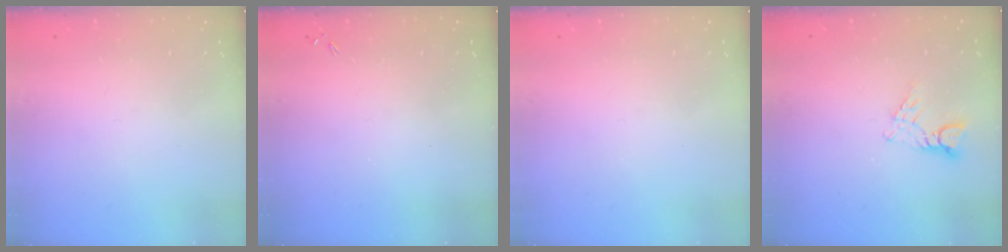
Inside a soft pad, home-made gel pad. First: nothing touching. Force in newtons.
{"total": 0.0}
{"total": 0.0}
{"total": 3.8, "press": 3.7, "slide": 0.4}